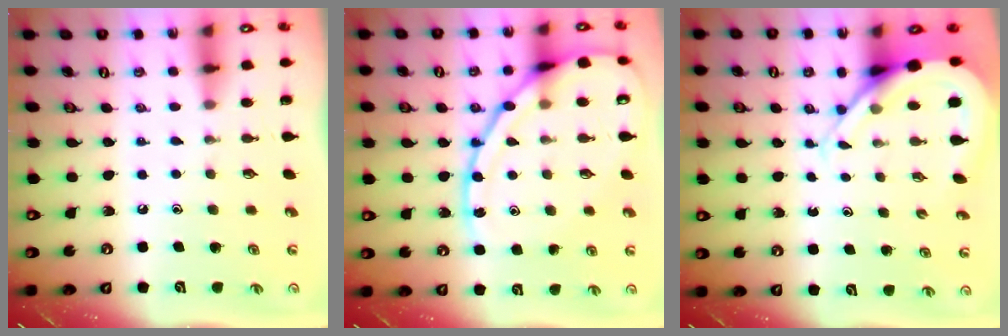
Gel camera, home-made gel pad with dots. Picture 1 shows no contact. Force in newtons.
{"total": 16.3, "press": 16.2, "slide": 1.6}
{"total": 8.7, "press": 8.6, "slide": 0.7}